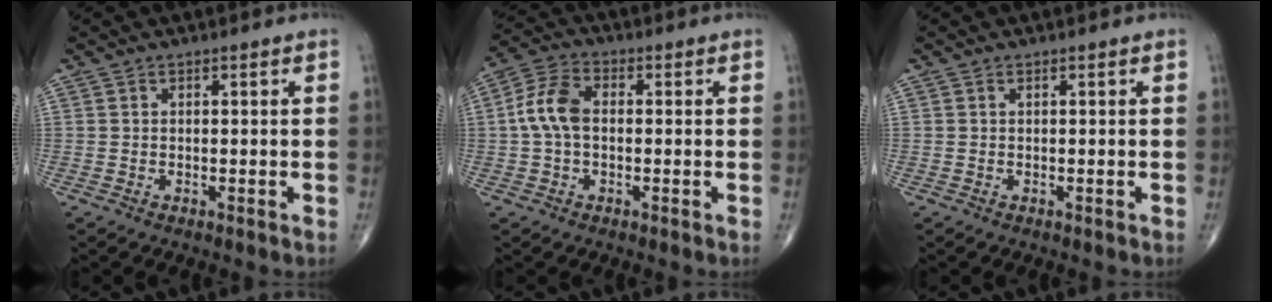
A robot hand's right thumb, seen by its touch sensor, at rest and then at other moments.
{"total": 7.6, "force": [0.0, 4.7, 6.0], "torque": [-0.125, 0.023, -0.009]}
{"total": 0.0}